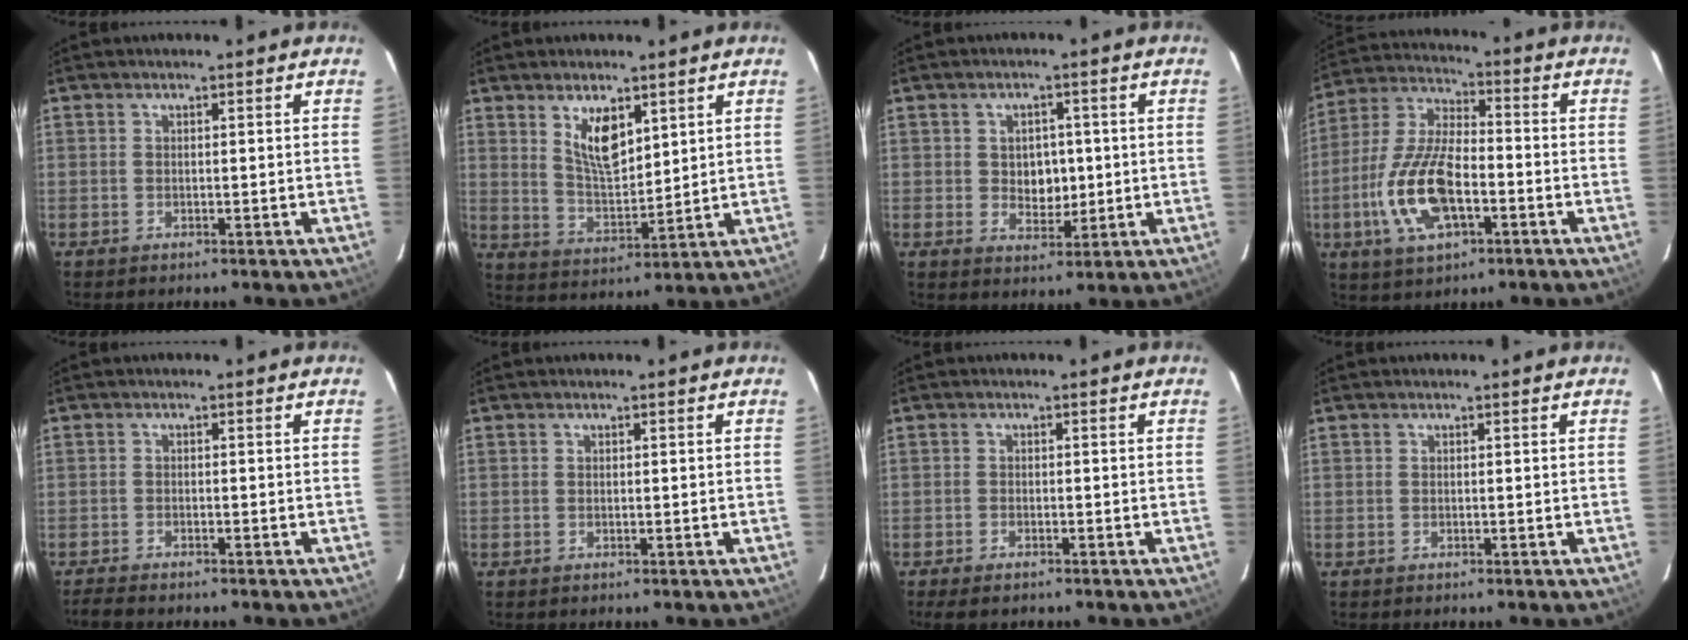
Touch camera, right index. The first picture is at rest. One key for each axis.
{"total": 8.2, "fx": 4.2, "fy": 3.5, "fz": 6.1, "tx": -0.106, "ty": -0.004, "tz": 0.088}
{"total": 5.1, "fx": 0.1, "fy": 4.1, "fz": 3.1, "tx": -0.050, "ty": 0.004, "tz": 0.009}
{"total": 15.5, "fx": -4.9, "fy": 6.6, "fz": 13.1, "tx": -0.285, "ty": -0.004, "tz": -0.090}
{"total": 3.1, "fx": -2.8, "fy": 0.4, "fz": 1.3, "tx": -0.040, "ty": -0.010, "tz": -0.051}
{"total": 0.0}
{"total": 3.5, "fx": -2.8, "fy": 1.1, "fz": 1.8, "tx": -0.048, "ty": -0.013, "tz": -0.050}
{"total": 0.0}